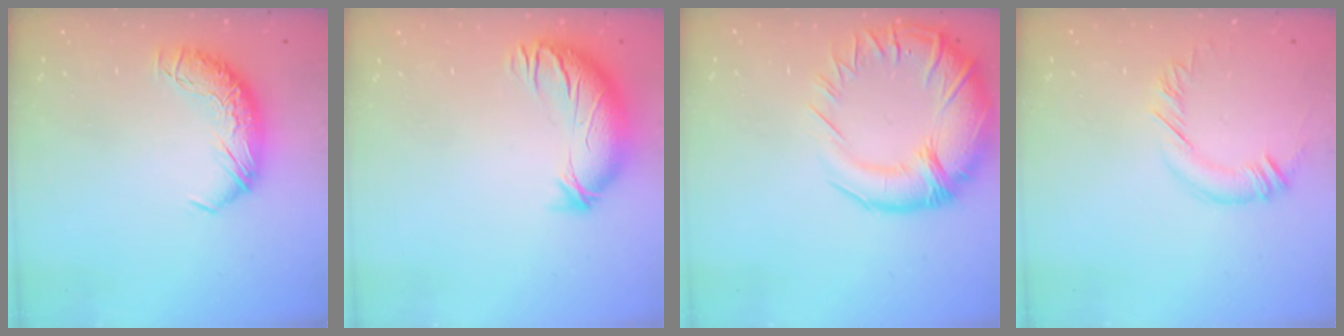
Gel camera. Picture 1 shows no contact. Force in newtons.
{"total": 3.5, "press": 2.7, "slide": 2.2}
{"total": 9.4, "press": 8.2, "slide": 4.7}
{"total": 2.8, "press": 2.8, "slide": 0.2}